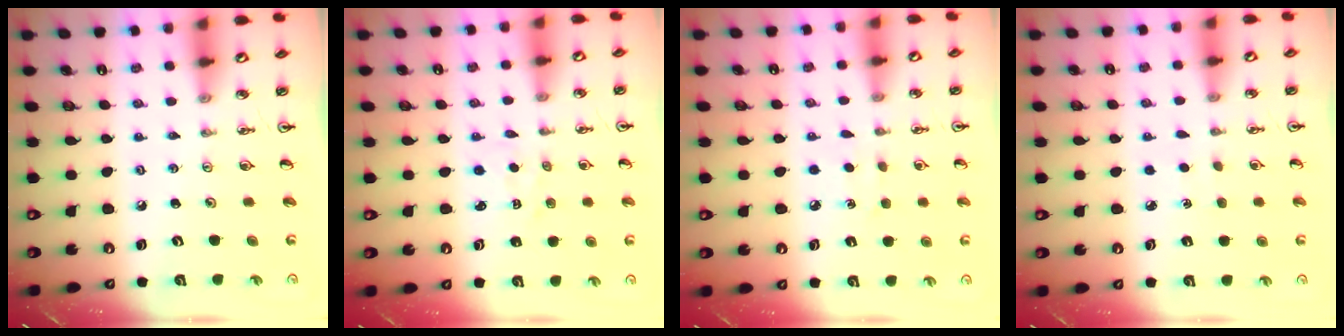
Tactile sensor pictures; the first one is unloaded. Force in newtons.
{"total": 1.8, "press": 1.7, "slide": 0.3}
{"total": 4.5, "press": 4.5, "slide": 0.4}
{"total": 2.4, "press": 2.4, "slide": 0.3}